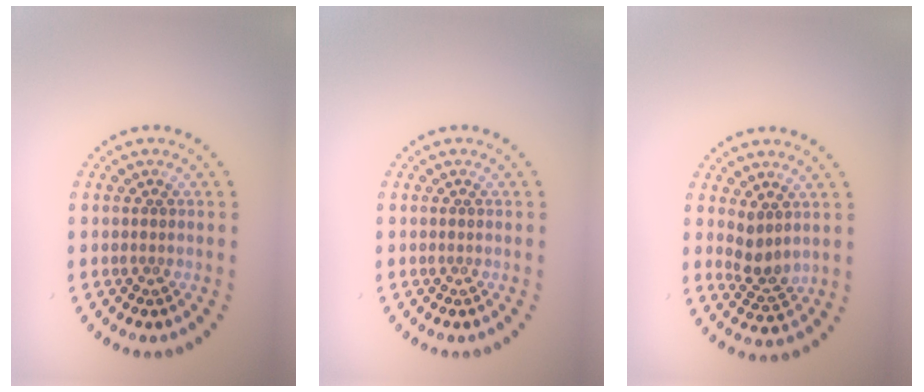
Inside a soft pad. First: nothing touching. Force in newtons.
{"total": 0.0}
{"total": 2.4, "press": 2.1, "slide": 1.2}